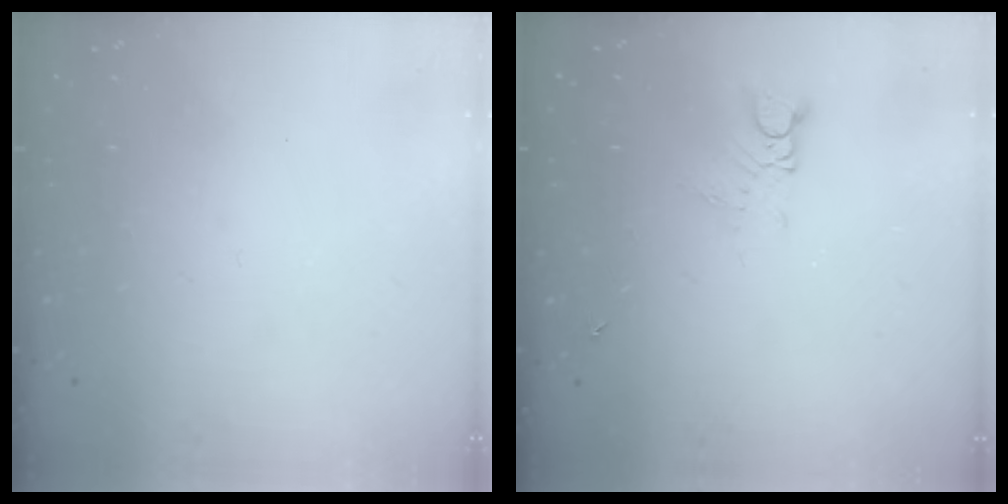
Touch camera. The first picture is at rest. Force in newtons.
{"total": 2.9, "press": 2.9, "slide": 0.3}